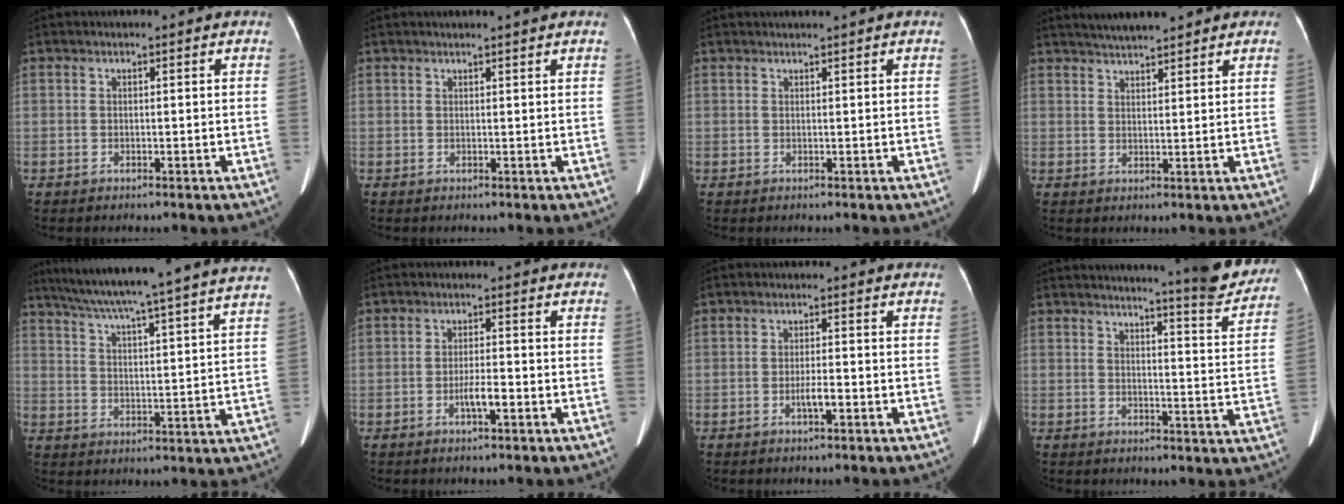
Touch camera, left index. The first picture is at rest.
{"total": 2.9, "force": [2.5, -0.3, 1.4], "torque": [-0.018, 0.013, 0.029]}
{"total": 1.7, "force": [1.4, -0.5, 0.7], "torque": [-0.007, 0.011, 0.028]}
{"total": 8.5, "force": [7.4, 1.3, 3.8], "torque": [-0.054, 0.026, 0.104]}
{"total": 27.4, "force": [24.3, -1.2, 12.7], "torque": [-0.211, -0.027, 0.321]}
{"total": 2.8, "force": [-1.2, 0.4, 2.5], "torque": [-0.046, 0.001, -0.023]}
{"total": 2.1, "force": [-0.9, 0.2, 1.9], "torque": [-0.034, 0.000, -0.017]}
{"total": 11.8, "force": [10.9, -0.1, 4.3], "torque": [-0.044, -0.042, 0.120]}